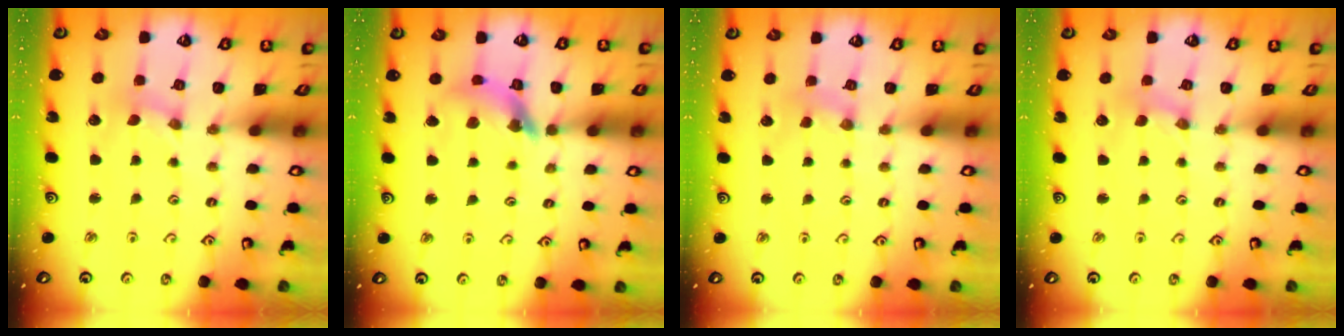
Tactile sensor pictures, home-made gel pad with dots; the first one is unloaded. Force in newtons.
{"total": 11.4, "press": 11.3, "slide": 1.3}
{"total": 2.8, "press": 2.7, "slide": 0.5}
{"total": 1.5, "press": 1.5, "slide": 0.3}